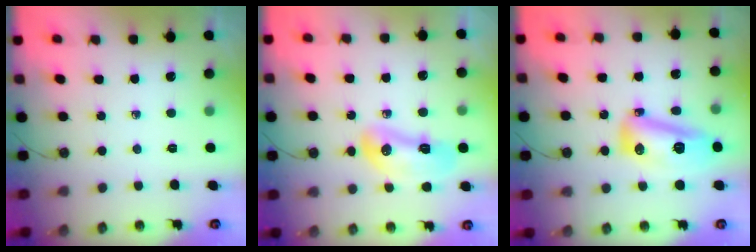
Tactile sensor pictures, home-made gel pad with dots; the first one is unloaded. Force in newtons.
{"total": 14.8, "press": 12.2, "slide": 8.4}
{"total": 13.6, "press": 13.6, "slide": 1.3}